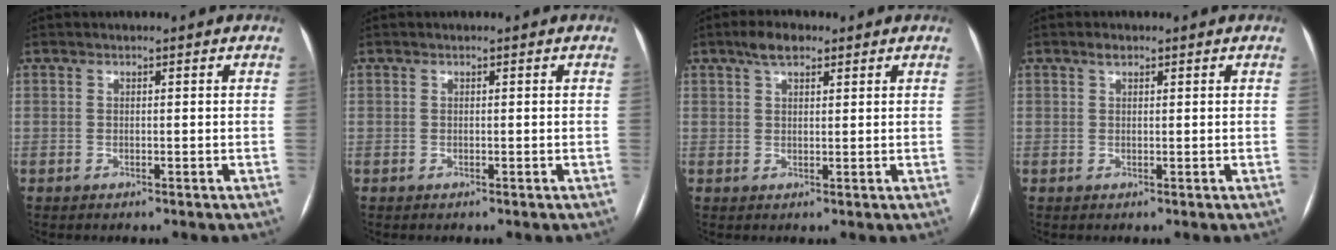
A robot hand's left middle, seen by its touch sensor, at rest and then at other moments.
{"total": 0.0}
{"total": 3.6, "force": [2.4, 1.5, 2.2], "torque": [-0.045, 0.010, 0.045]}
{"total": 1.0, "force": [0.7, 0.4, 0.5], "torque": [-0.012, 0.003, 0.013]}